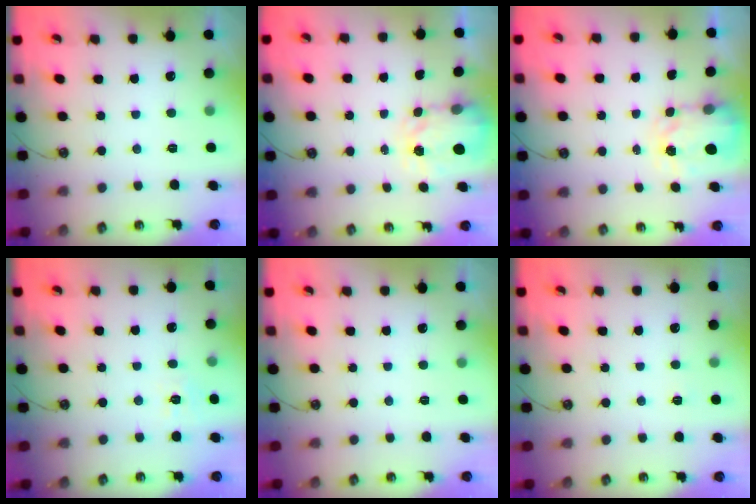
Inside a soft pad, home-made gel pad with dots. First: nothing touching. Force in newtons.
{"total": 3.6, "press": 3.6, "slide": 0.5}
{"total": 3.5, "press": 3.5, "slide": 0.5}
{"total": 6.9, "press": 6.9, "slide": 0.7}
{"total": 0.0}
{"total": 2.8, "press": 2.8, "slide": 0.3}